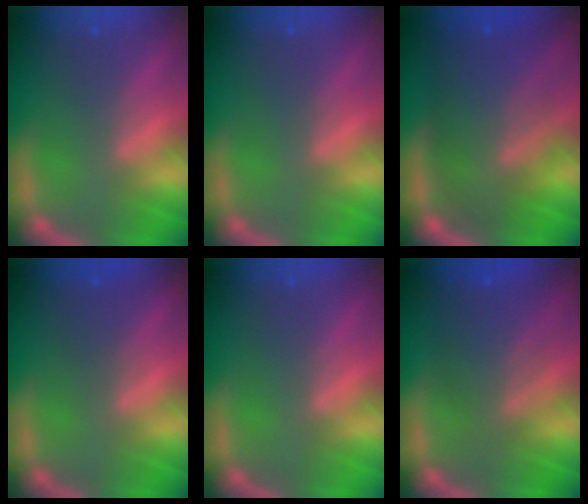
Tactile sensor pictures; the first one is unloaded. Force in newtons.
{"total": 0.0}
{"total": 9.5}
{"total": 1.5}
{"total": 0.0}
{"total": 5.5}